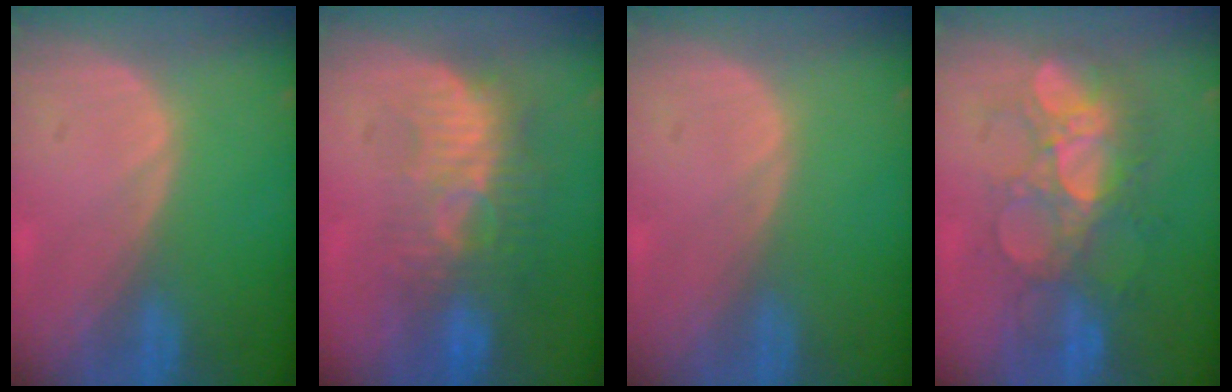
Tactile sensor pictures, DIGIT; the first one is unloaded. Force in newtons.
{"total": 9.1, "press": 8.3, "slide": 3.8}
{"total": 0.0}
{"total": 8.7, "press": 8.6, "slide": 1.5}